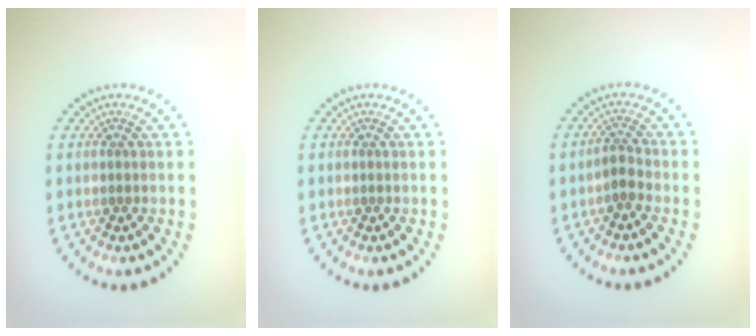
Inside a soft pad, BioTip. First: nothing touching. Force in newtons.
{"total": 0.0}
{"total": 1.5, "press": 1.2, "slide": 0.9}